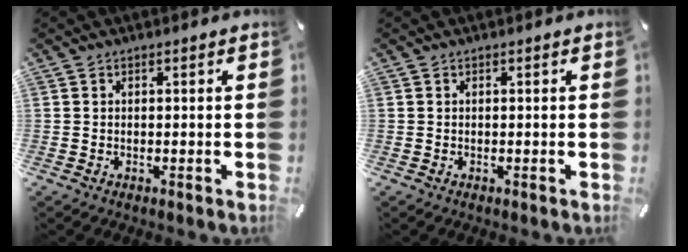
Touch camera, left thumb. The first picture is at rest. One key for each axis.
{"total": 0.0}